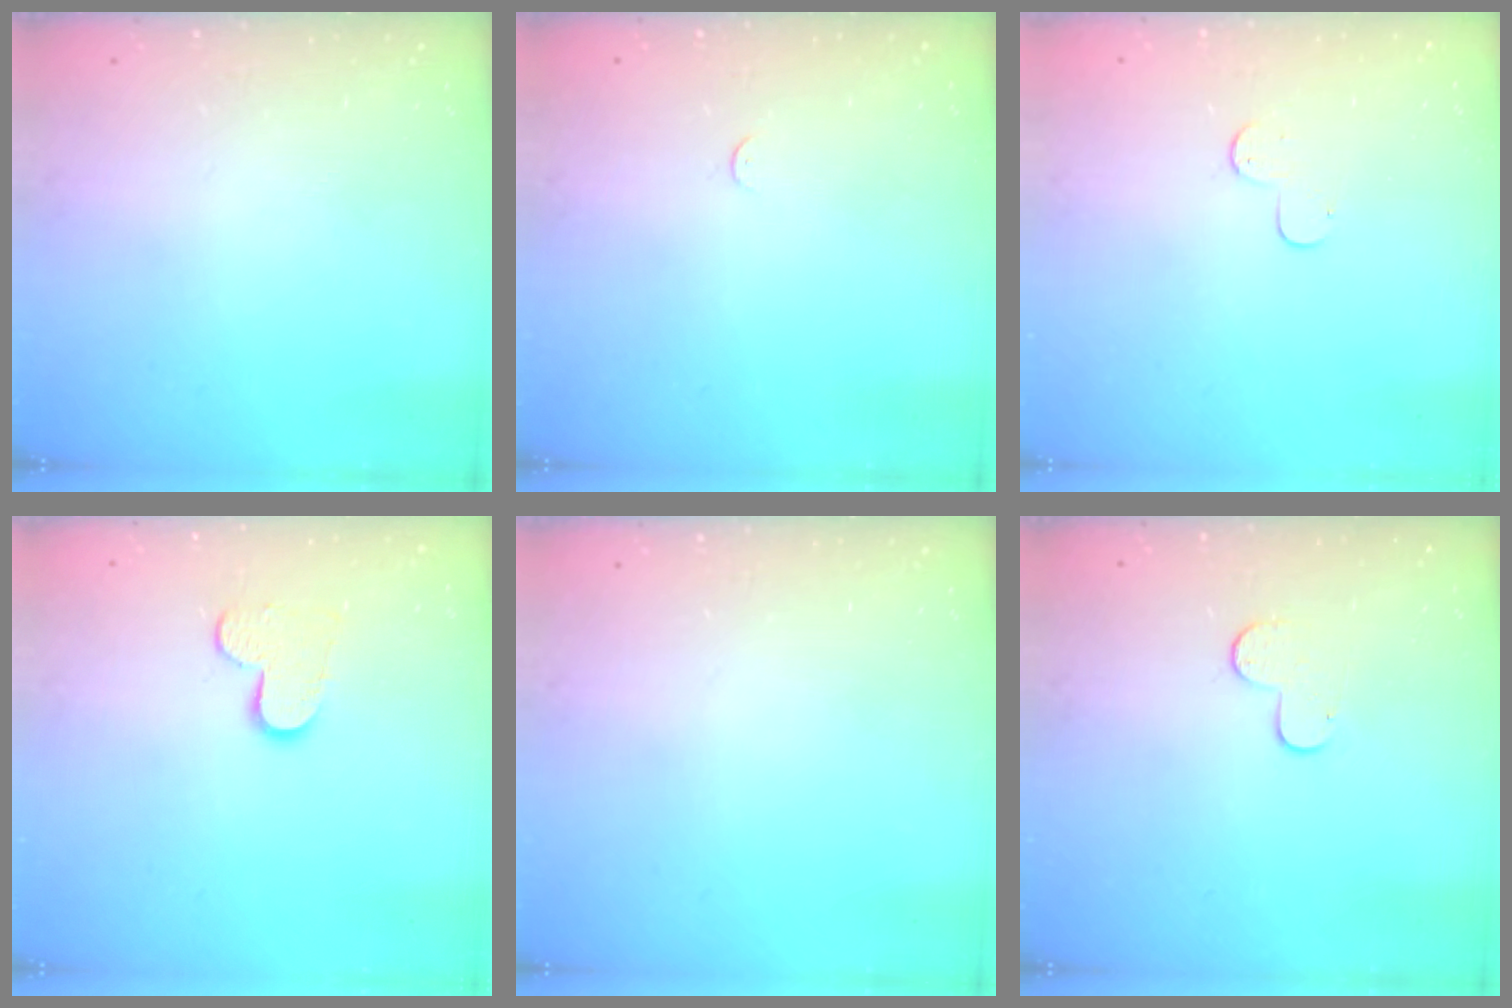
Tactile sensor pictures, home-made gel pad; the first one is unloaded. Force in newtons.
{"total": 2.3, "press": 2.3, "slide": 0.3}
{"total": 4.3, "press": 4.3, "slide": 0.4}
{"total": 8.3, "press": 8.2, "slide": 0.5}
{"total": 0.0}
{"total": 7.1, "press": 7.1, "slide": 0.6}